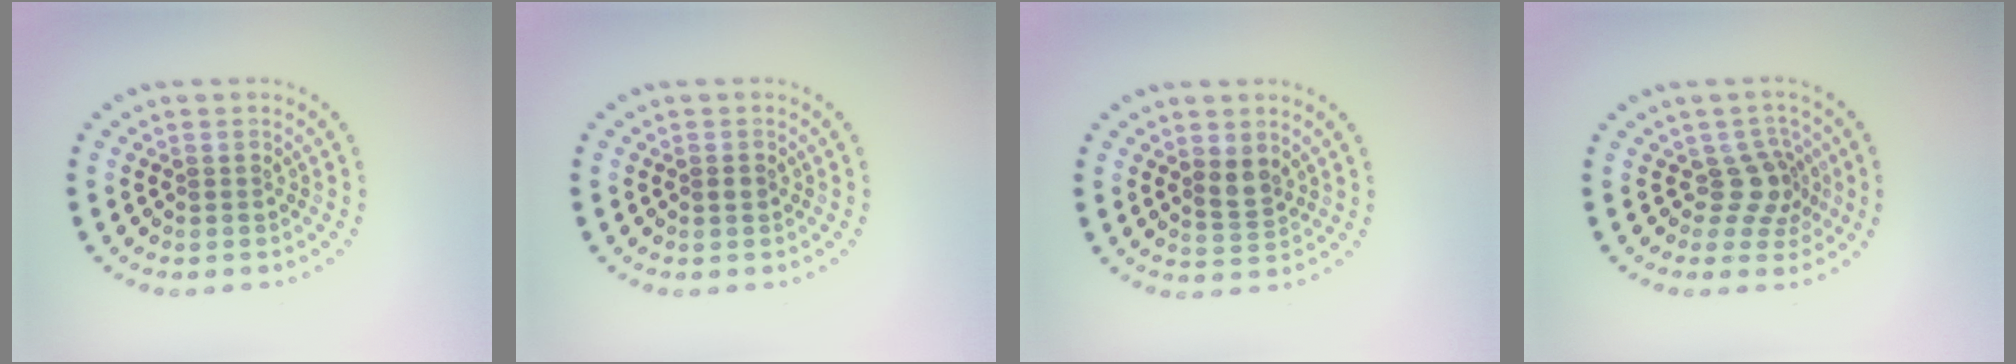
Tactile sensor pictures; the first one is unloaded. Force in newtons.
{"total": 0.8, "press": 0.8, "slide": 0.1}
{"total": 1.9, "press": 1.7, "slide": 0.9}
{"total": 2.8, "press": 2.0, "slide": 2.0}